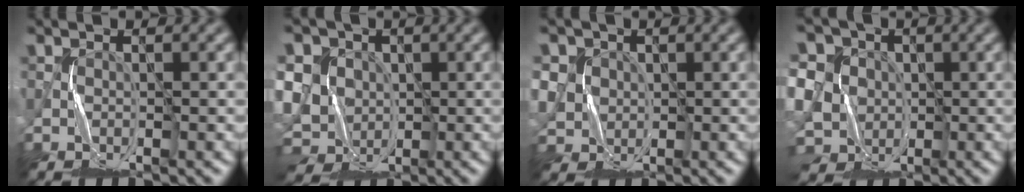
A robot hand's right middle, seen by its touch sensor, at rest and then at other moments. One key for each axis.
{"total": 9.1, "fx": 0.2, "fy": 8.1, "fz": 4.2, "tx": -0.101, "ty": 0.018, "tz": -0.024}
{"total": 3.9, "fx": 0.9, "fy": 3.7, "fz": 0.8, "tx": -0.038, "ty": 0.006, "tz": 0.019}
{"total": 10.3, "fx": 1.0, "fy": 9.1, "fz": 4.7, "tx": -0.120, "ty": 0.028, "tz": -0.019}